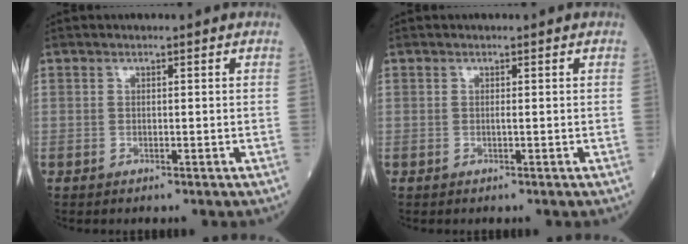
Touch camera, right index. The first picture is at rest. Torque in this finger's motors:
{"motor_torque": [0.12, -0.13, 0.05, 0.02]}